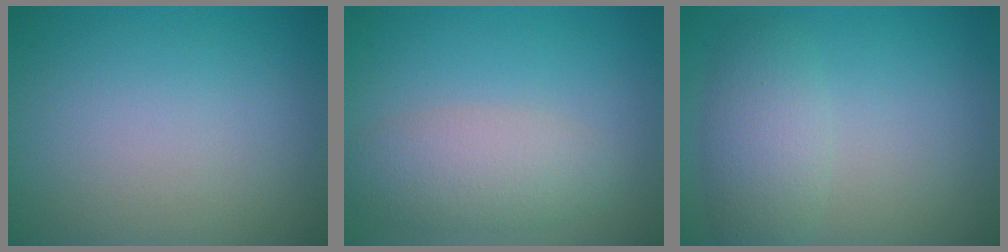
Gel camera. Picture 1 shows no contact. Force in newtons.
{"total": 4.0, "press": 4.0, "slide": 0.3}
{"total": 3.6, "press": 3.6, "slide": 0.2}